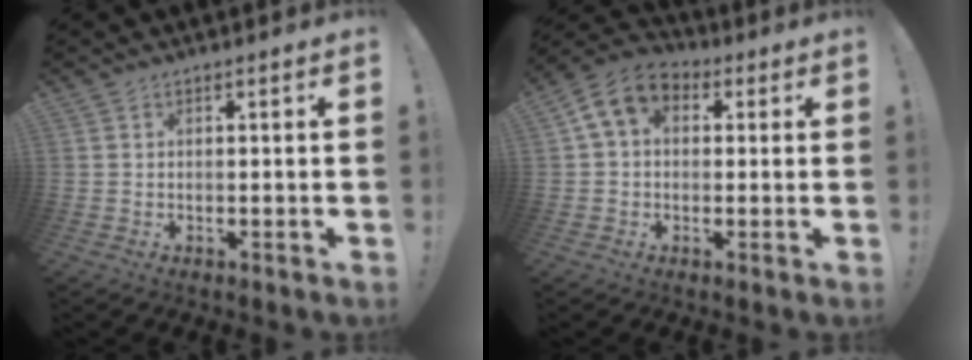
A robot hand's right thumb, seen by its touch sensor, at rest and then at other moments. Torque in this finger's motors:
{"motor_torque": [1.24, 1.83, 0.98, 0.07, 0.06]}